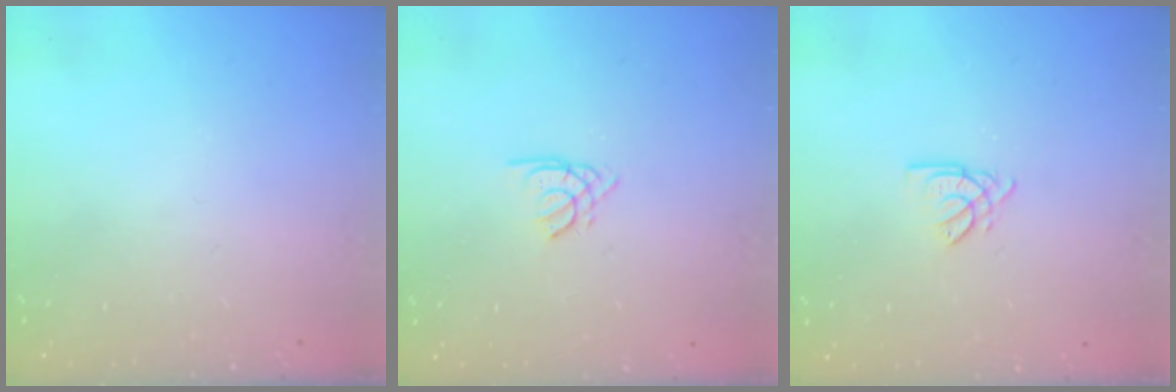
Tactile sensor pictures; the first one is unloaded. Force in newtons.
{"total": 1.1, "press": 1.1, "slide": 0.3}
{"total": 2.6, "press": 2.6, "slide": 0.1}